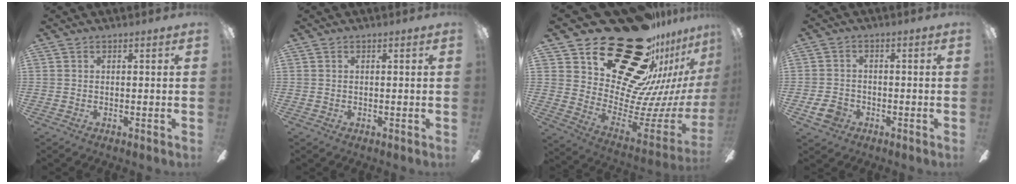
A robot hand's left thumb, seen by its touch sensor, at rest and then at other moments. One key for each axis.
{"total": 0.6, "fx": 0.2, "fy": 0.5, "fz": 0.3, "tx": -0.005, "ty": 0.003, "tz": 0.004}
{"total": 32.7, "fx": 22.1, "fy": 16.7, "fz": 17.4, "tx": -0.207, "ty": -0.177, "tz": 0.435}
{"total": 5.3, "fx": -2.3, "fy": 4.1, "fz": 2.5, "tx": -0.057, "ty": 0.013, "tz": -0.043}